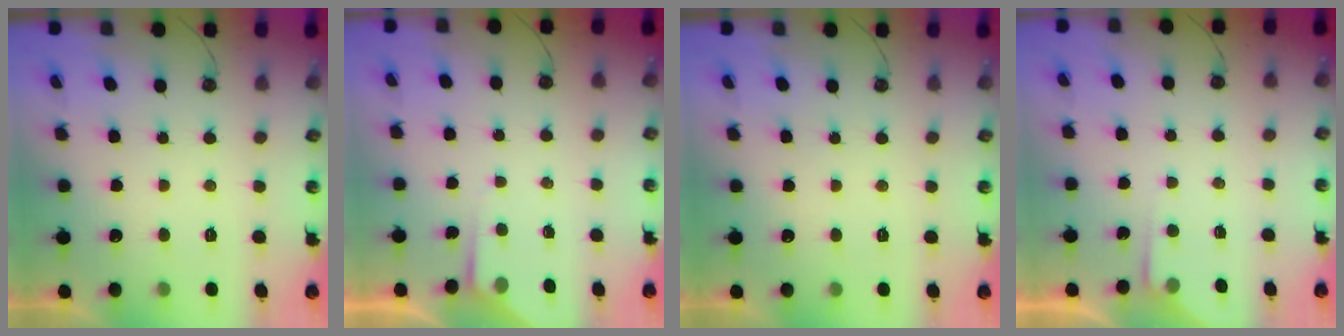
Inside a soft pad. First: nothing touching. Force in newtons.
{"total": 3.6, "press": 3.6, "slide": 0.5}
{"total": 0.0}
{"total": 3.9, "press": 3.8, "slide": 0.6}